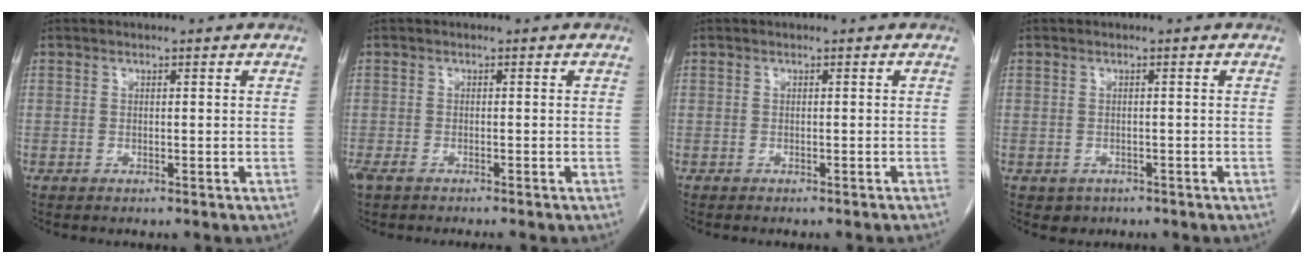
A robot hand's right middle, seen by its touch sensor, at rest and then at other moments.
{"total": 4.0, "force": [-3.2, 0.9, 2.3], "torque": [-0.039, -0.010, -0.048]}
{"total": 2.5, "force": [-2.3, 0.0, 1.0], "torque": [-0.013, 0.000, -0.028]}
{"total": 1.7, "force": [-0.9, 1.4, 0.3], "torque": [-0.006, 0.003, -0.007]}